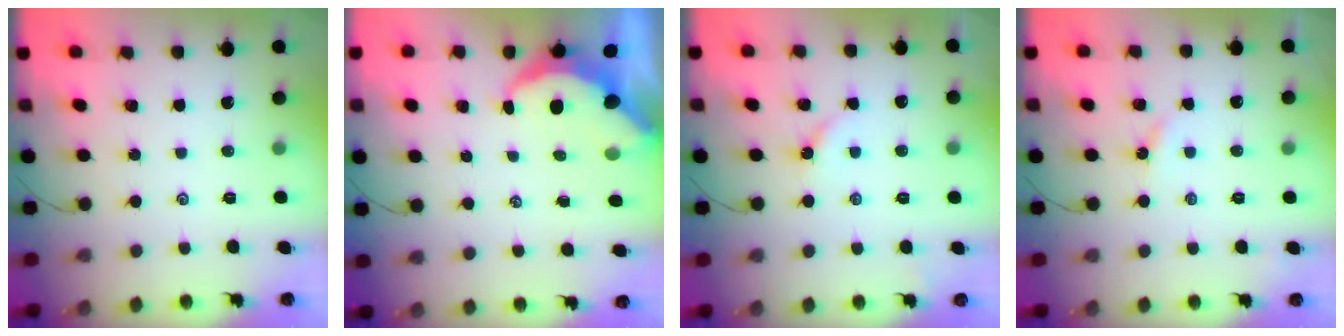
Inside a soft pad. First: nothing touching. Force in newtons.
{"total": 7.4, "press": 7.3, "slide": 1.1}
{"total": 3.0, "press": 3.0, "slide": 0.4}
{"total": 2.7, "press": 2.7, "slide": 0.3}